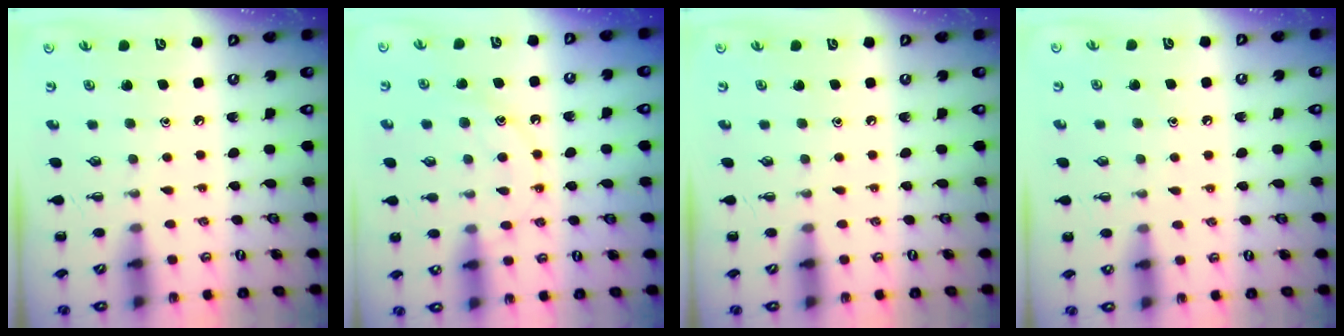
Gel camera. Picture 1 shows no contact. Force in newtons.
{"total": 12.7, "press": 12.7, "slide": 0.8}
{"total": 0.0}
{"total": 7.0, "press": 6.6, "slide": 2.3}